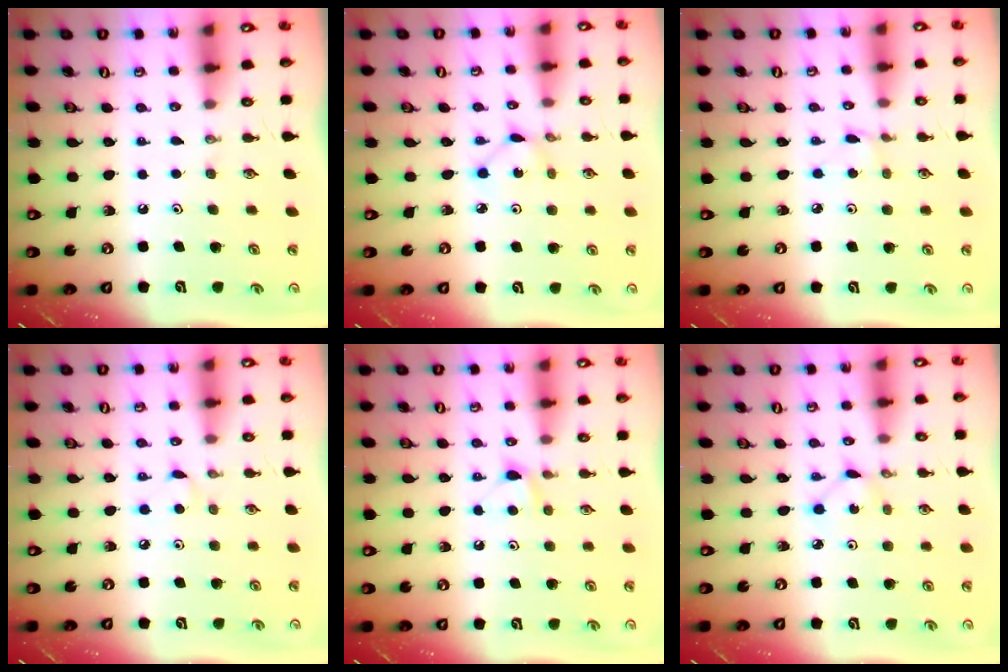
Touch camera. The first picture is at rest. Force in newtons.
{"total": 2.0, "press": 2.0, "slide": 0.2}
{"total": 0.8, "press": 0.8, "slide": 0.1}
{"total": 3.6, "press": 3.6, "slide": 0.5}
{"total": 4.7, "press": 4.7, "slide": 0.6}
{"total": 2.0, "press": 2.0, "slide": 0.3}